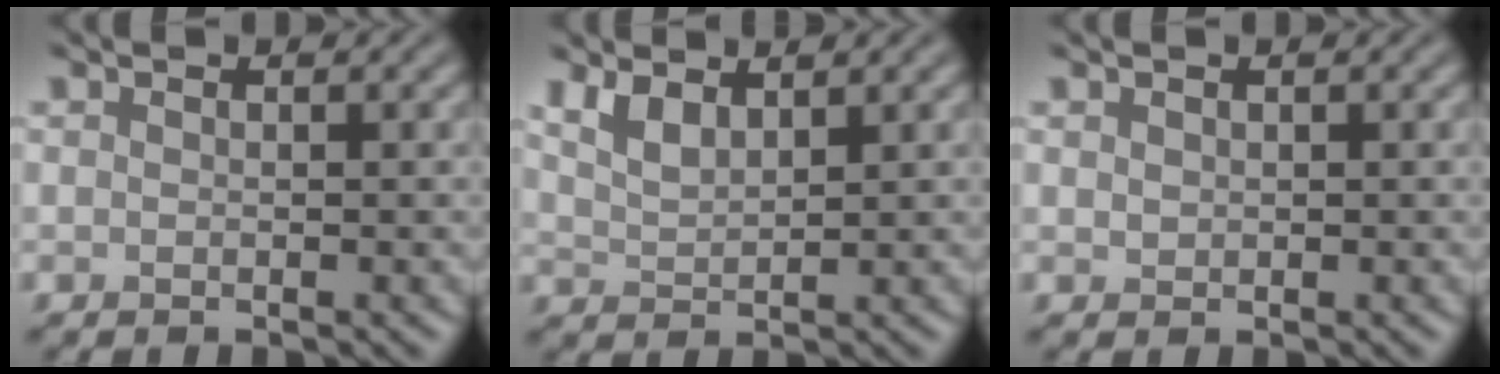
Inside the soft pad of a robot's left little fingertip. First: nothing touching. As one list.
[{"total": 2.4, "force": [1.8, 0.8, 1.3], "torque": [-0.033, -0.002, 0.039]}, {"total": 0.6, "force": [0.3, 0.5, 0.2], "torque": [-0.004, -0.002, 0.009]}]